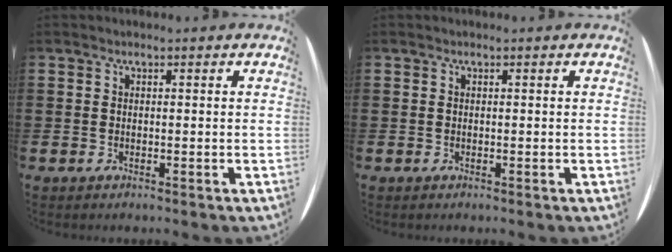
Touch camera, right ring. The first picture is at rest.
{"total": 0.0}